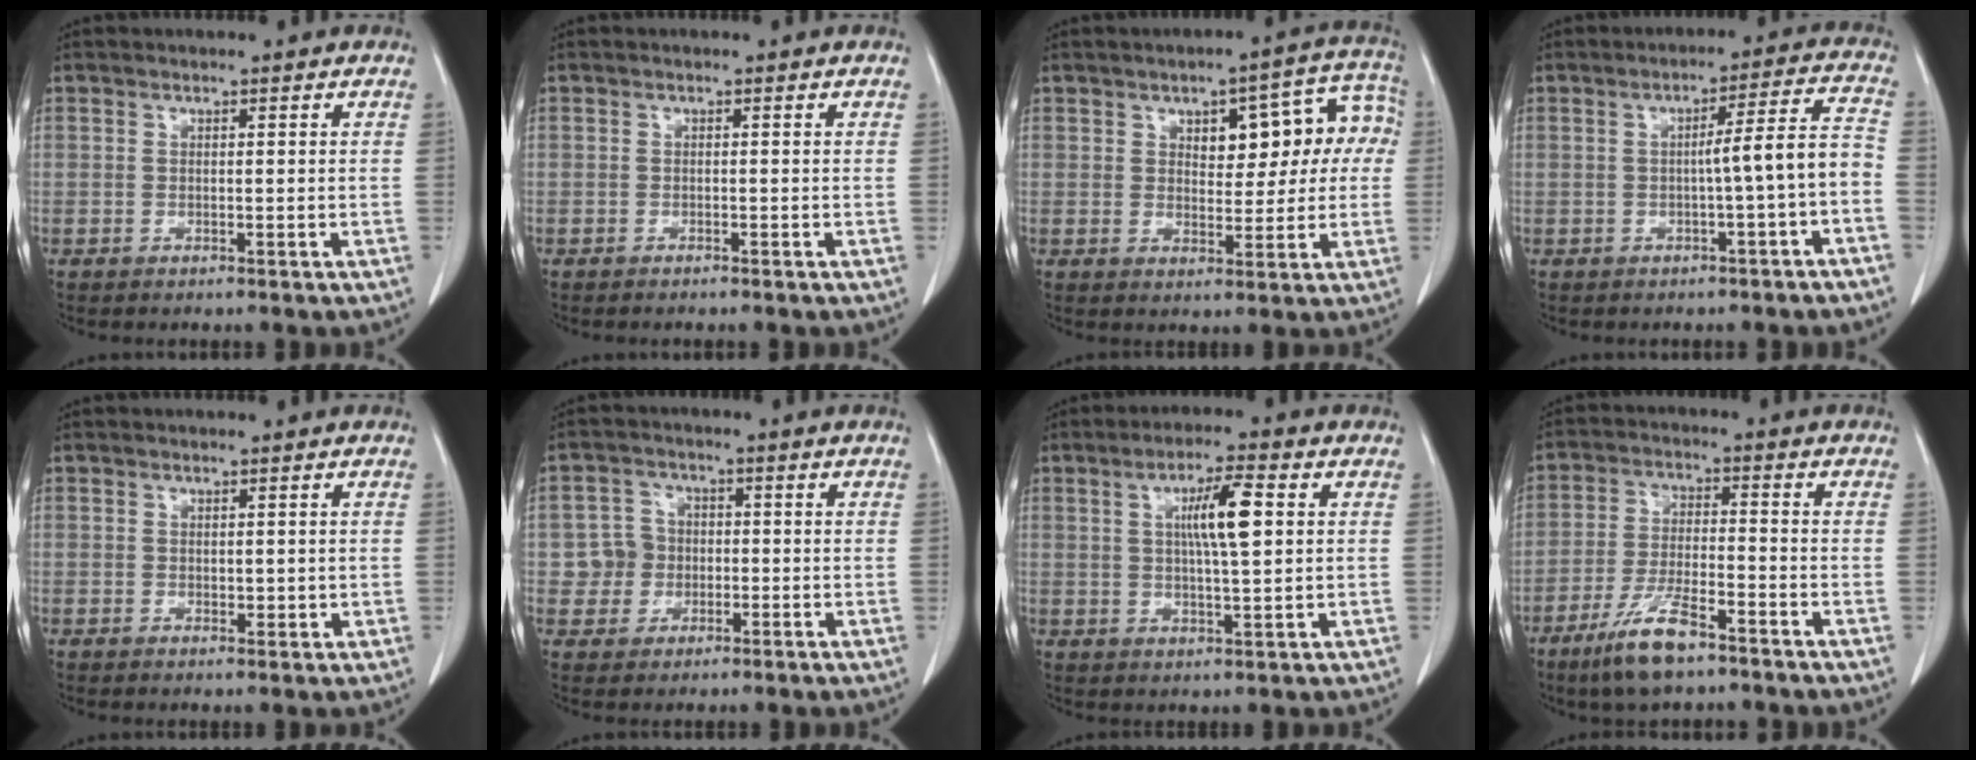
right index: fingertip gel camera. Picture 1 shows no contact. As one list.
[{"total": 0.7, "force": [-0.6, 0.0, 0.3], "torque": [-0.008, -0.001, -0.008]}, {"total": 10.6, "force": [2.2, 4.8, 9.1], "torque": [-0.102, 0.043, 0.031]}, {"total": 6.5, "force": [-1.8, -0.4, 6.2], "torque": [-0.084, 0.022, -0.023]}, {"total": 1.3, "force": [0.4, 0.9, 0.9], "torque": [-0.008, -0.003, 0.011]}, {"total": 4.5, "force": [-0.6, 4.4, 0.5], "torque": [0.000, 0.014, -0.007]}, {"total": 7.5, "force": [1.7, 0.8, 7.3], "torque": [-0.127, 0.005, 0.031]}, {"total": 8.7, "force": [-5.9, 1.5, 6.2], "torque": [-0.125, -0.016, -0.109]}]